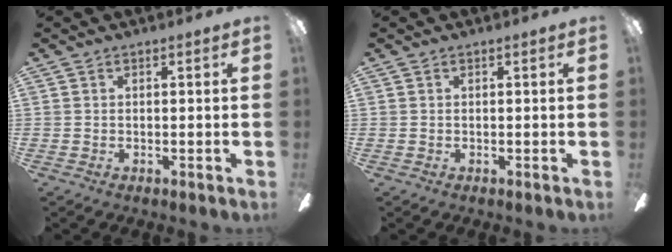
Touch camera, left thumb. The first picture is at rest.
{"total": 0.0}